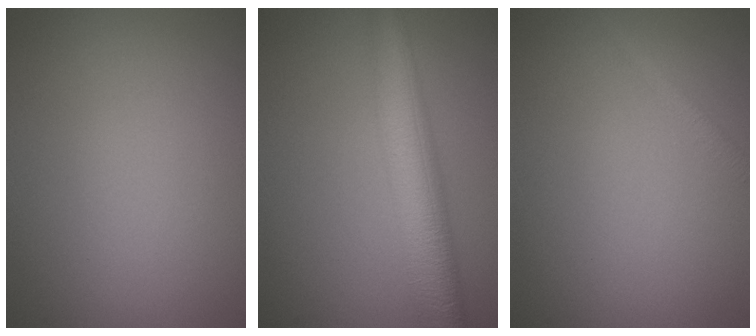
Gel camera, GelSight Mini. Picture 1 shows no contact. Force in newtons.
{"total": 7.2, "press": 7.2, "slide": 0.1}
{"total": 1.2, "press": 1.2, "slide": 0.0}